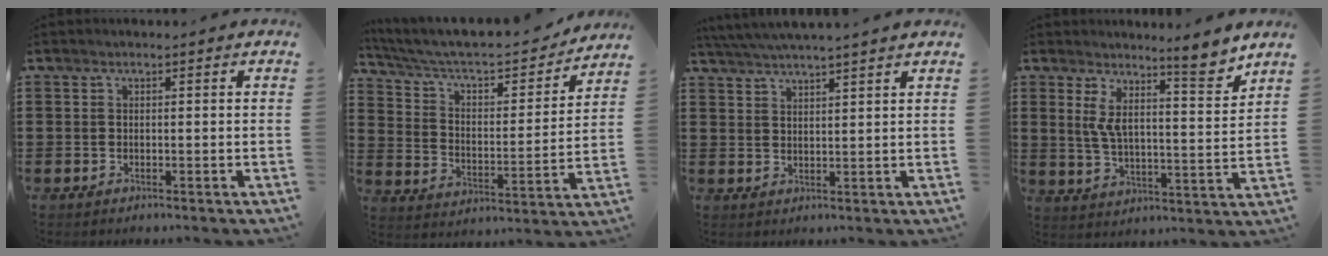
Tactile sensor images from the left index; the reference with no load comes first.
{"total": 6.1, "force": [5.2, 1.5, 2.7], "torque": [-0.079, -0.043, 0.084]}
{"total": 3.7, "force": [3.6, -0.9, 0.6], "torque": [-0.024, -0.013, 0.065]}
{"total": 8.7, "force": [6.8, 0.8, 5.4], "torque": [-0.100, -0.046, 0.112]}